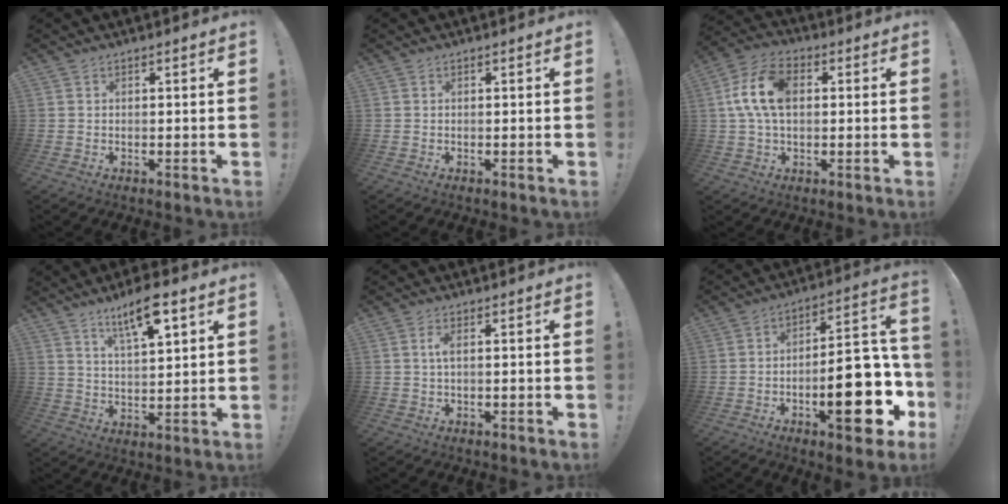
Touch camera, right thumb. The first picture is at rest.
{"total": 0.0}
{"total": 13.3, "force": [1.9, 8.3, 10.2], "torque": [-0.208, 0.013, 0.040]}
{"total": 10.7, "force": [6.4, 2.5, 8.2], "torque": [-0.127, -0.030, 0.104]}
{"total": 2.2, "force": [0.3, 0.5, 2.1], "torque": [-0.043, 0.003, 0.004]}
{"total": 22.4, "force": [-7.5, 8.5, 19.3], "torque": [-0.244, 0.043, -0.110]}